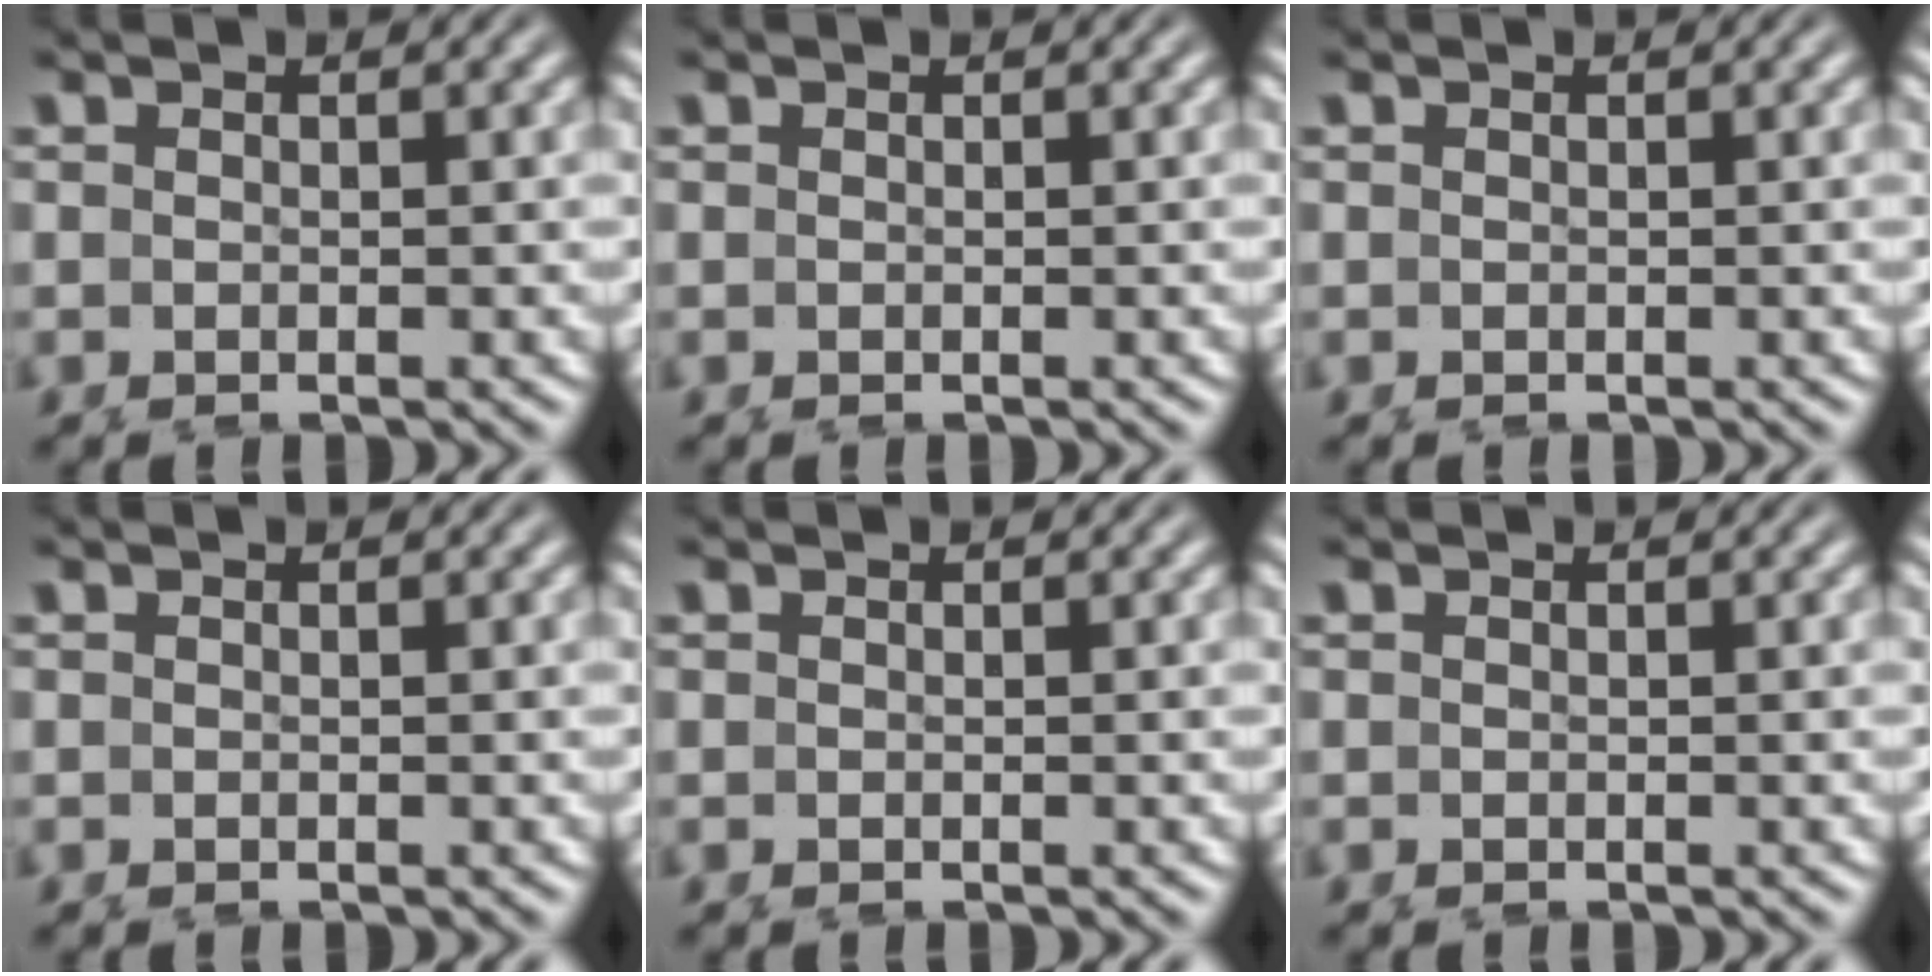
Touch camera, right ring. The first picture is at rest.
{"total": 0.0}
{"total": 0.0}
{"total": 0.0}
{"total": 0.0}
{"total": 0.0}